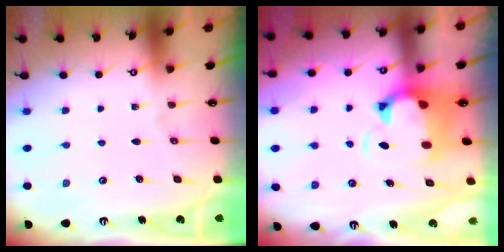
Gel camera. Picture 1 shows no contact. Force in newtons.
{"total": 3.2, "press": 2.9, "slide": 1.4}